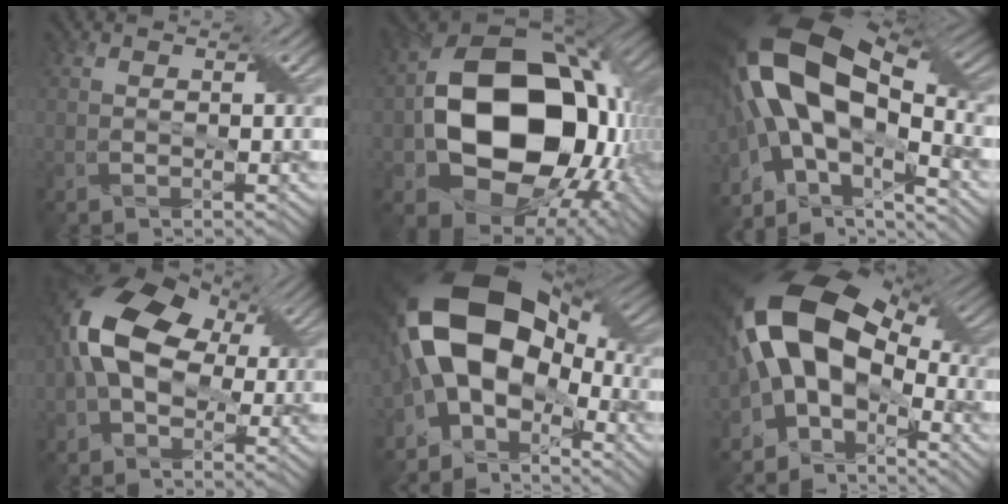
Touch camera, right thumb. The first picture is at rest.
{"total": 18.1, "force": [-1.6, 13.4, 12.1], "torque": [-0.217, -0.031, -0.012]}
{"total": 19.6, "force": [-0.9, 9.7, 17.0], "torque": [-0.346, -0.016, 0.000]}
{"total": 12.4, "force": [1.0, 8.5, 8.9], "torque": [-0.186, 0.011, 0.002]}
{"total": 17.5, "force": [-0.9, 10.9, 13.7], "torque": [-0.271, 0.006, -0.015]}
{"total": 16.5, "force": [-0.9, 10.3, 12.9], "torque": [-0.239, 0.003, -0.019]}